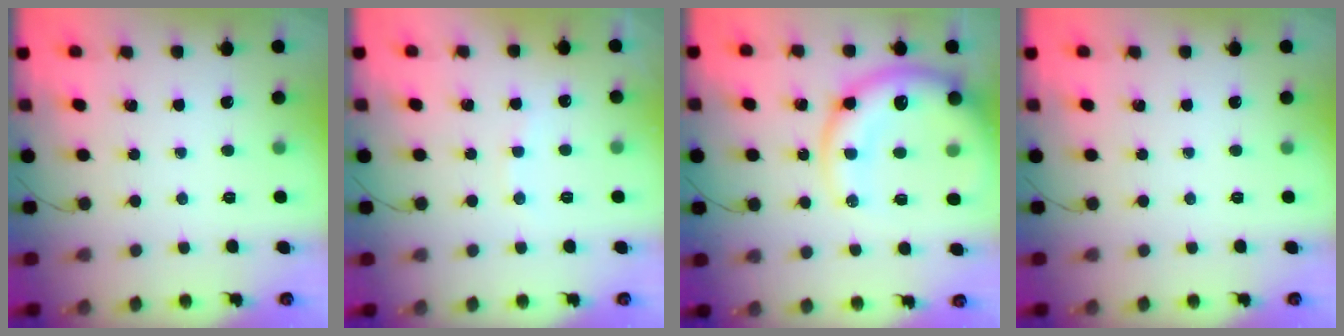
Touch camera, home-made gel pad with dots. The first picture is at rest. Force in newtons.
{"total": 5.9, "press": 5.8, "slide": 1.0}
{"total": 17.5, "press": 16.9, "slide": 4.5}
{"total": 0.0}